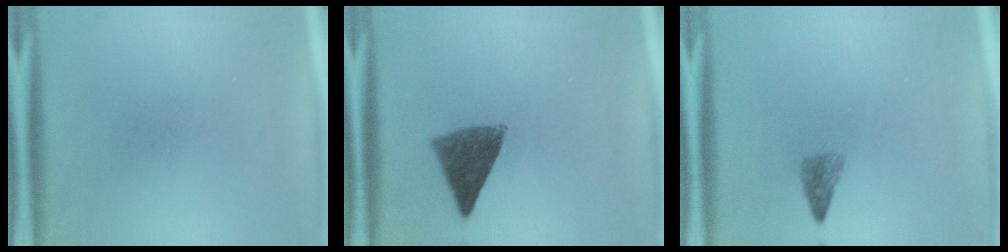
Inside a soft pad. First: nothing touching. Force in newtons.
{"total": 8.8}
{"total": 2.2}